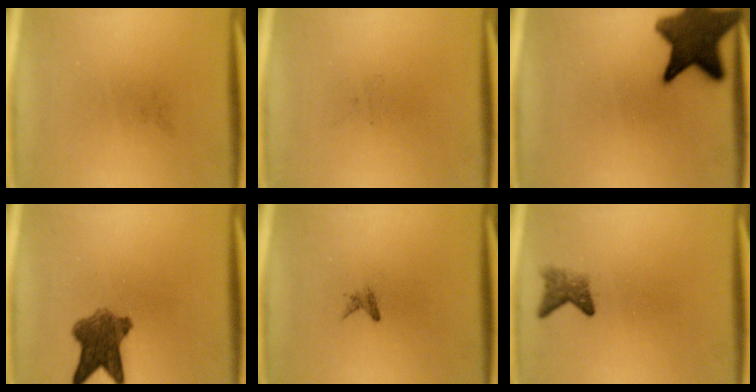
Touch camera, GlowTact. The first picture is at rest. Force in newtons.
{"total": 0.0}
{"total": 13.4}
{"total": 7.8}
{"total": 0.9}
{"total": 2.4}